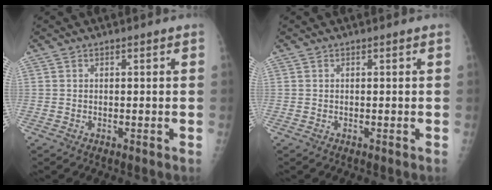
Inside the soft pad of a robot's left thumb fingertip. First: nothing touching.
{"total": 0.0}